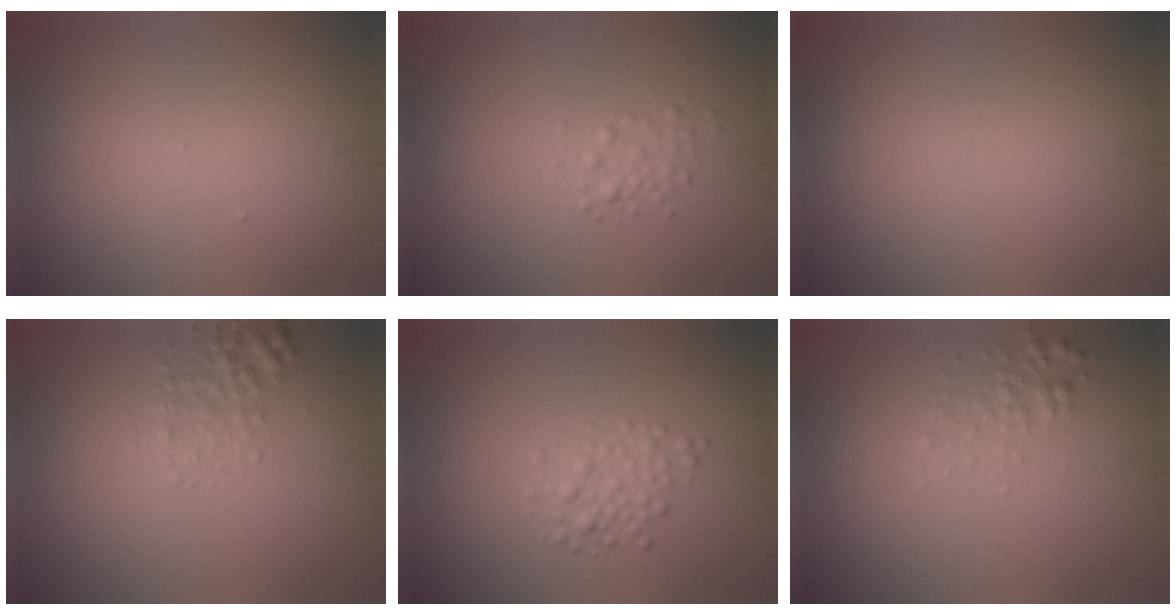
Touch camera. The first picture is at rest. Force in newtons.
{"total": 1.2, "press": 1.2, "slide": 0.0}
{"total": 0.0}
{"total": 1.7, "press": 1.7, "slide": 0.1}
{"total": 1.9, "press": 1.9, "slide": 0.1}
{"total": 1.5, "press": 1.5, "slide": 0.0}